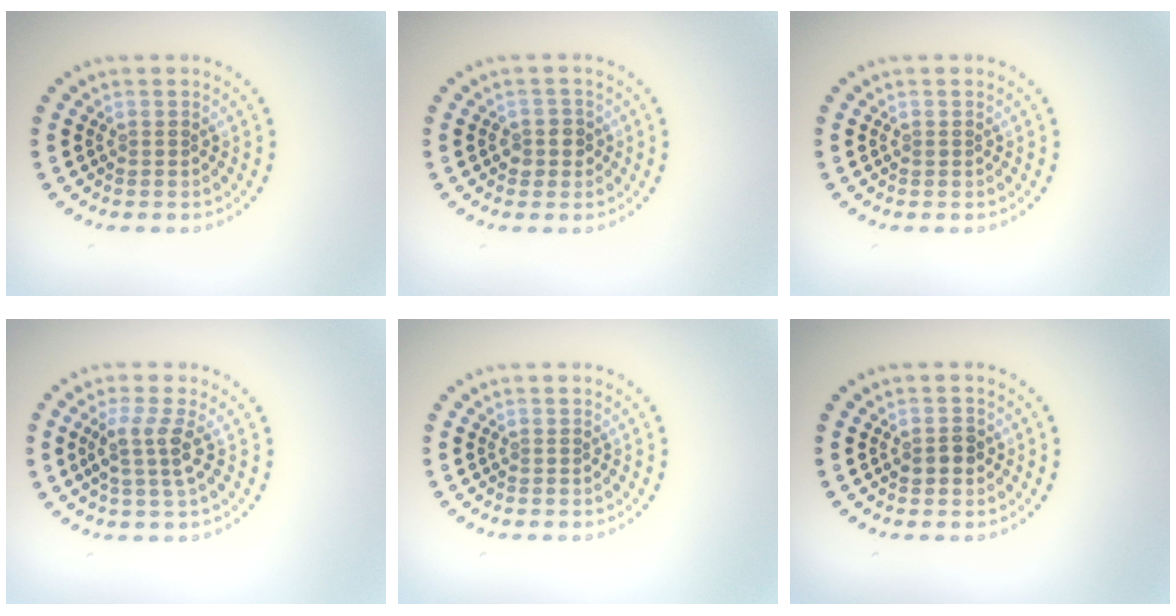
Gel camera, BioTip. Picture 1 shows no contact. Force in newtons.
{"total": 1.7, "press": 1.5, "slide": 0.9}
{"total": 0.0}
{"total": 2.7, "press": 2.2, "slide": 1.6}
{"total": 0.0}
{"total": 1.7, "press": 1.7, "slide": 0.2}